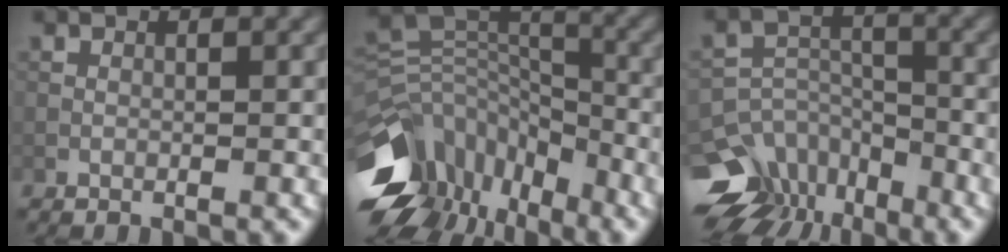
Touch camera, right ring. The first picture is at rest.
{"total": 12.7, "force": [-6.7, 7.9, 7.4], "torque": [-0.155, 0.027, -0.115]}
{"total": 10.8, "force": [-7.6, 6.8, 3.4], "torque": [-0.065, -0.001, -0.118]}